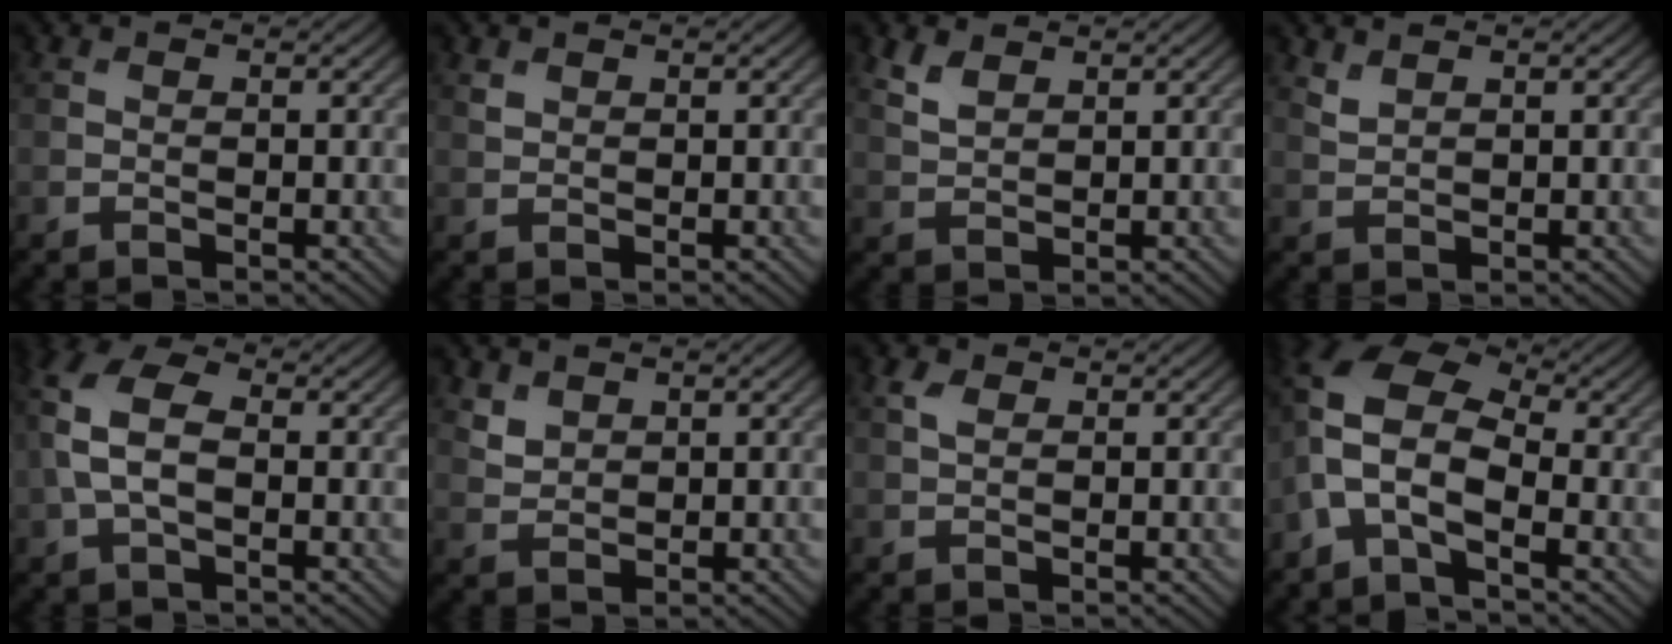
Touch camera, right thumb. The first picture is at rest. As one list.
[{"total": 0.9, "force": [0.7, 0.5, 0.3], "torque": [-0.011, -0.002, 0.016]}, {"total": 3.0, "force": [2.1, 1.4, 1.7], "torque": [-0.047, 0.000, 0.049]}, {"total": 1.7, "force": [1.4, 0.5, 0.7], "torque": [-0.027, -0.001, 0.036]}, {"total": 6.9, "force": [0.2, 3.9, 5.7], "torque": [-0.146, 0.014, -0.008]}, {"total": 2.4, "force": [1.7, 1.5, 0.9], "torque": [-0.026, -0.005, 0.041]}, {"total": 1.6, "force": [0.8, 0.8, 1.1], "torque": [-0.030, 0.004, 0.016]}, {"total": 9.3, "force": [-1.3, 4.9, 7.8], "torque": [-0.185, 0.011, -0.046]}]